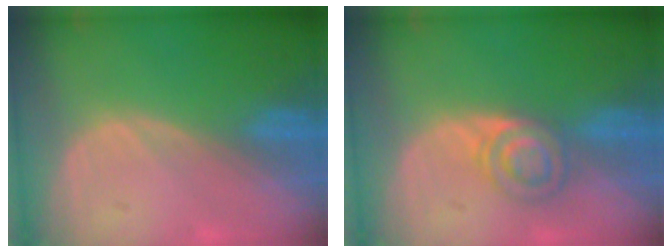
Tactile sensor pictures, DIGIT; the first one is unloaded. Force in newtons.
{"total": 4.5, "press": 4.5, "slide": 0.4}